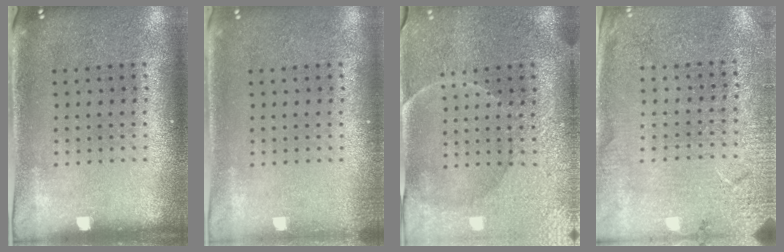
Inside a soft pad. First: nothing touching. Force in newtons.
{"total": 0.6, "press": 0.6, "slide": 0.1}
{"total": 3.7, "press": 3.4, "slide": 1.4}
{"total": 2.7, "press": 2.7, "slide": 0.1}